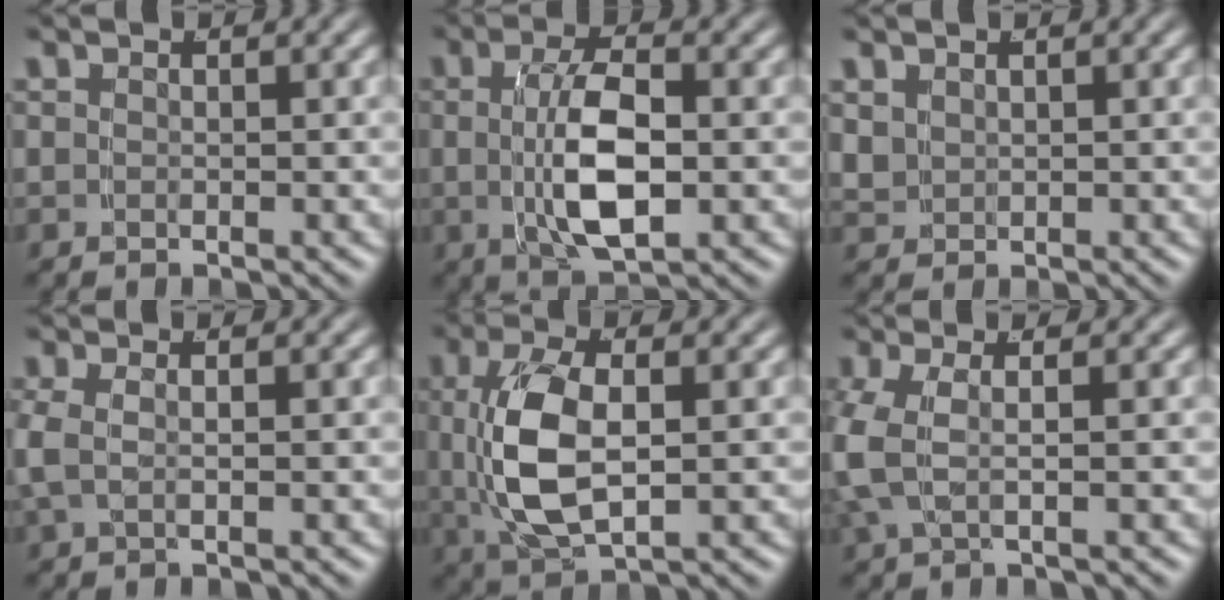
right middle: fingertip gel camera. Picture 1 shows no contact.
{"total": 6.3, "force": [-0.3, 2.3, 5.9], "torque": [-0.103, -0.006, 0.000]}
{"total": 2.0, "force": [0.9, 1.6, 0.7], "torque": [-0.027, -0.006, 0.027]}
{"total": 2.1, "force": [0.1, 0.9, 1.9], "torque": [-0.051, 0.001, 0.006]}
{"total": 7.1, "force": [0.2, 3.6, 6.1], "torque": [-0.150, -0.009, 0.019]}
{"total": 3.7, "force": [-0.1, 2.0, 3.1], "torque": [-0.086, -0.003, 0.002]}